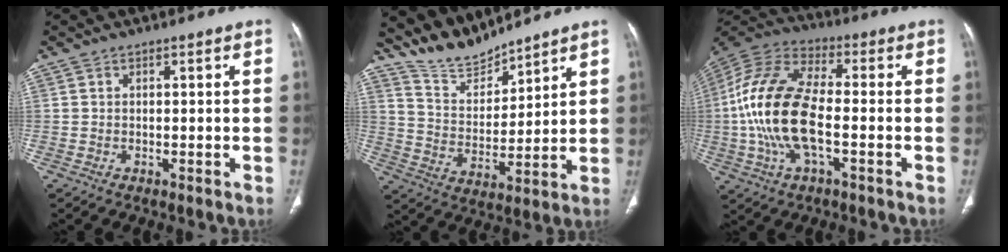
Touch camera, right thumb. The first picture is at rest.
{"total": 9.6, "force": [9.2, 2.2, 1.8], "torque": [-0.017, -0.060, 0.190]}
{"total": 18.5, "force": [-2.5, 8.3, 16.3], "torque": [-0.344, 0.026, -0.049]}